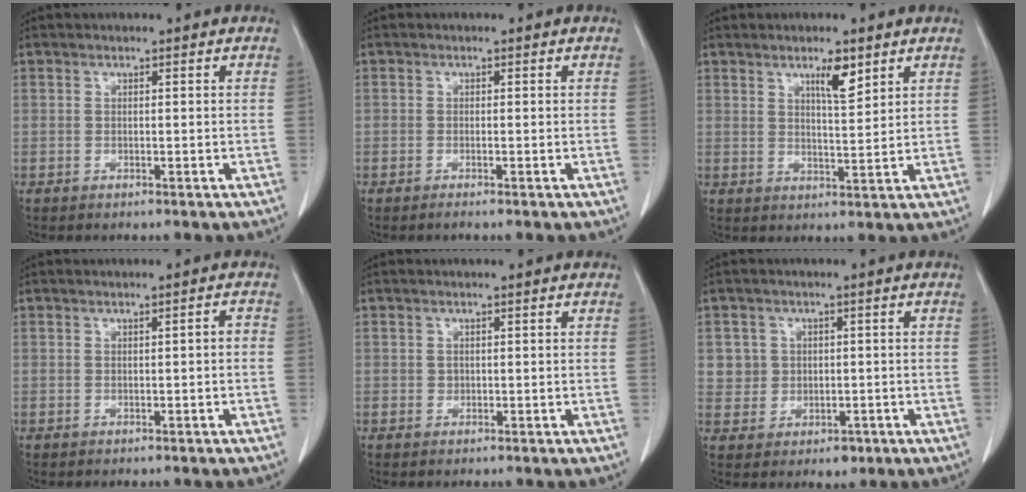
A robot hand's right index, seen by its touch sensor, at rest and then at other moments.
{"total": 0.6, "force": [-0.4, -0.1, 0.4], "torque": [-0.006, 0.000, -0.006]}
{"total": 4.6, "force": [2.9, 0.8, 3.5], "torque": [-0.060, -0.003, 0.049]}
{"total": 1.4, "force": [-0.4, 0.3, 1.3], "torque": [-0.017, 0.004, -0.006]}
{"total": 0.5, "force": [0.1, 0.5, 0.1], "torque": [0.003, 0.003, 0.003]}
{"total": 4.5, "force": [0.1, 4.4, 0.9], "torque": [0.000, 0.008, 0.015]}